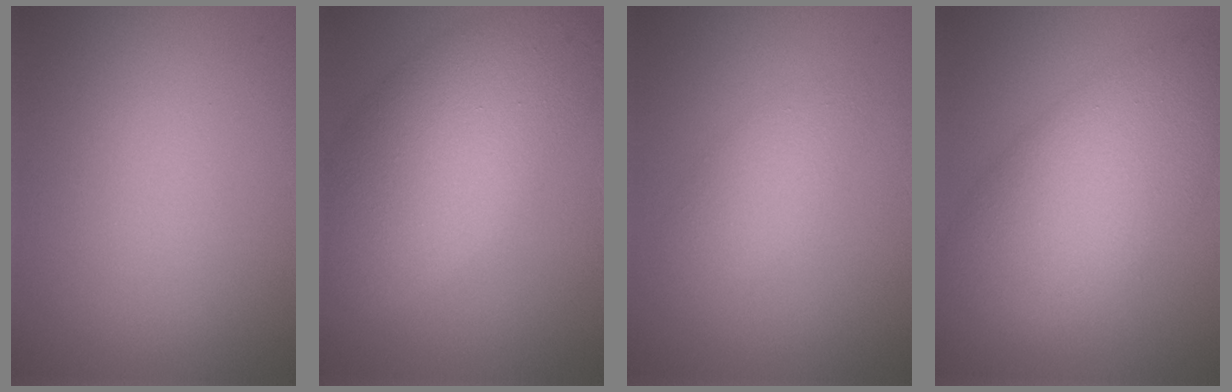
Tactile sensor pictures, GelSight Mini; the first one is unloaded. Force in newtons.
{"total": 9.9, "press": 9.9, "slide": 0.1}
{"total": 2.0, "press": 2.0, "slide": 0.0}
{"total": 9.5, "press": 9.5, "slide": 0.2}